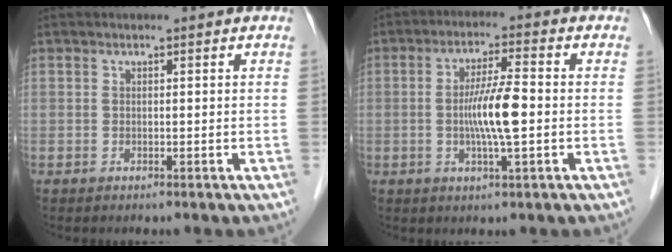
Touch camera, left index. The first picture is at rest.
{"total": 7.0, "force": [-0.9, 0.4, 7.0], "torque": [-0.135, -0.005, -0.020]}